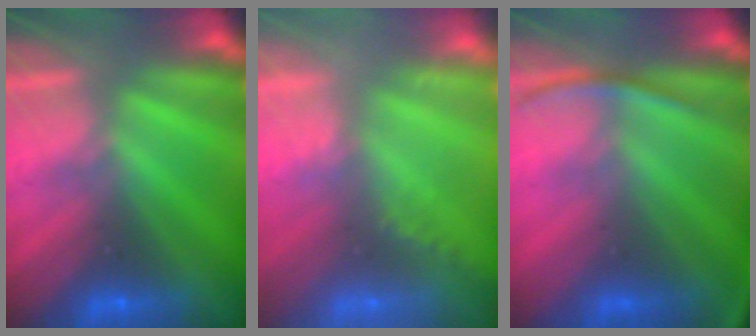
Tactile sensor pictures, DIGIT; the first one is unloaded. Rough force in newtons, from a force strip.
{"total": 1.1}
{"total": 2.8}